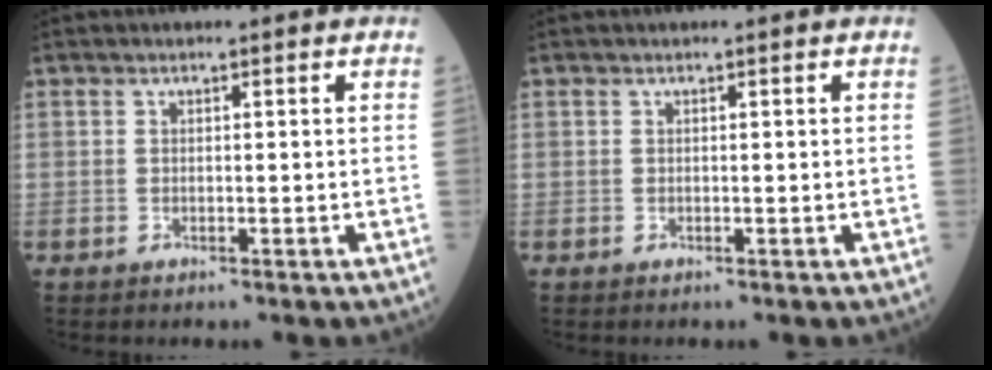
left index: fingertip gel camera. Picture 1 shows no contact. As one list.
[{"total": 0.0}]